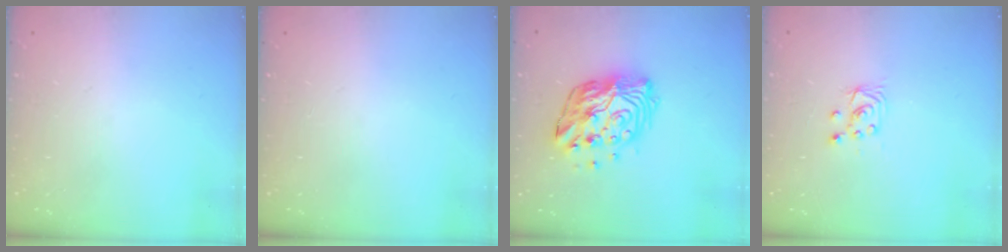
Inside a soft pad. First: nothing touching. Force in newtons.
{"total": 0.0}
{"total": 14.2, "press": 14.2, "slide": 1.3}
{"total": 4.0, "press": 4.0, "slide": 0.4}